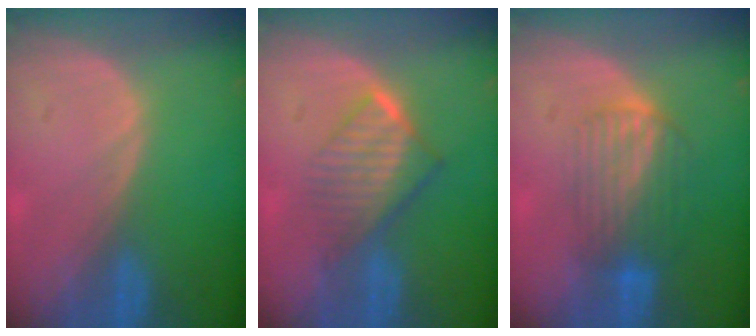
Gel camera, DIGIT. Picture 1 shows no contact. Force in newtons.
{"total": 6.7, "press": 6.1, "slide": 2.9}
{"total": 6.7, "press": 6.1, "slide": 2.8}